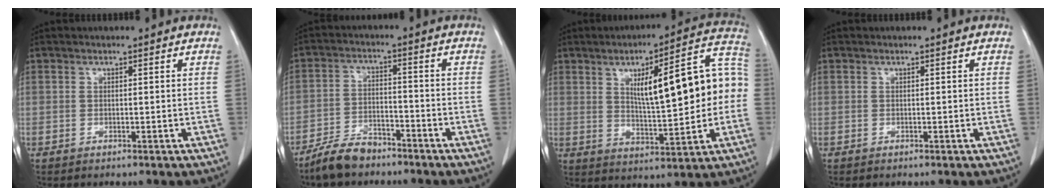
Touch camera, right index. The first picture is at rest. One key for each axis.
{"total": 6.7, "fx": -5.7, "fy": 2.3, "fz": 2.7, "tx": -0.058, "ty": -0.008, "tz": -0.105}
{"total": 17.6, "fx": 1.8, "fy": 3.9, "fz": 17.1, "tx": -0.234, "ty": 0.039, "tz": 0.033}
{"total": 0.0}